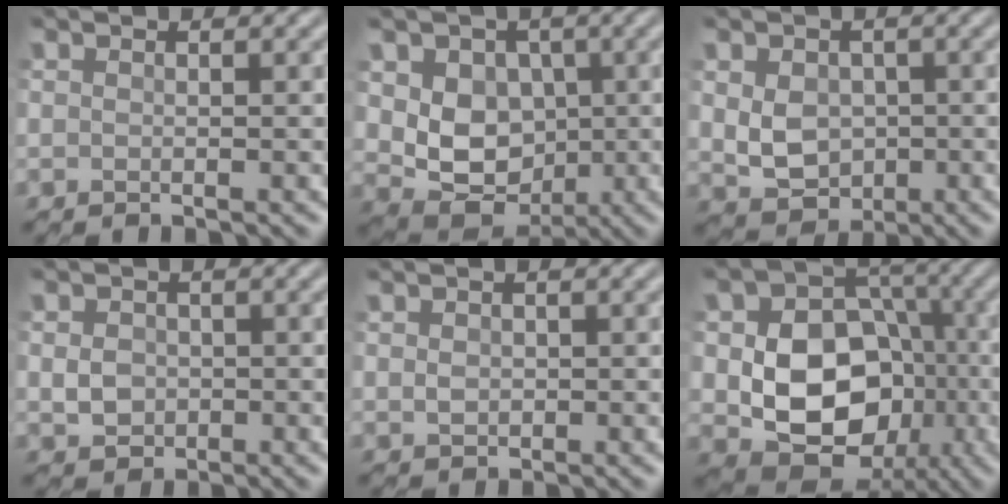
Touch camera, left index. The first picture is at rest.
{"total": 7.1, "force": [0.1, 5.6, 4.3], "torque": [-0.078, -0.013, 0.000]}
{"total": 4.9, "force": [-0.3, 3.8, 3.0], "torque": [-0.060, -0.011, -0.003]}
{"total": 2.5, "force": [-0.3, 2.1, 1.3], "torque": [-0.031, -0.004, -0.011]}
{"total": 1.4, "force": [0.1, 1.2, 0.8], "torque": [-0.017, -0.003, 0.005]}
{"total": 11.3, "force": [-1.5, 8.4, 7.3], "torque": [-0.119, -0.011, -0.027]}